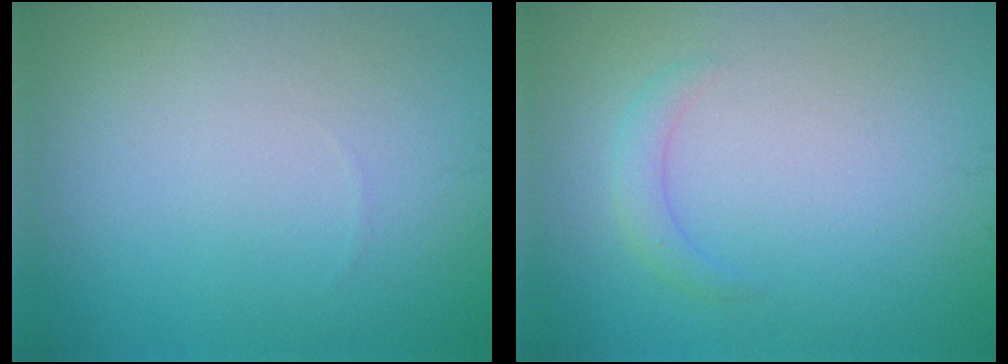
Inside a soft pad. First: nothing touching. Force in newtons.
{"total": 1.4, "press": 1.4, "slide": 0.0}